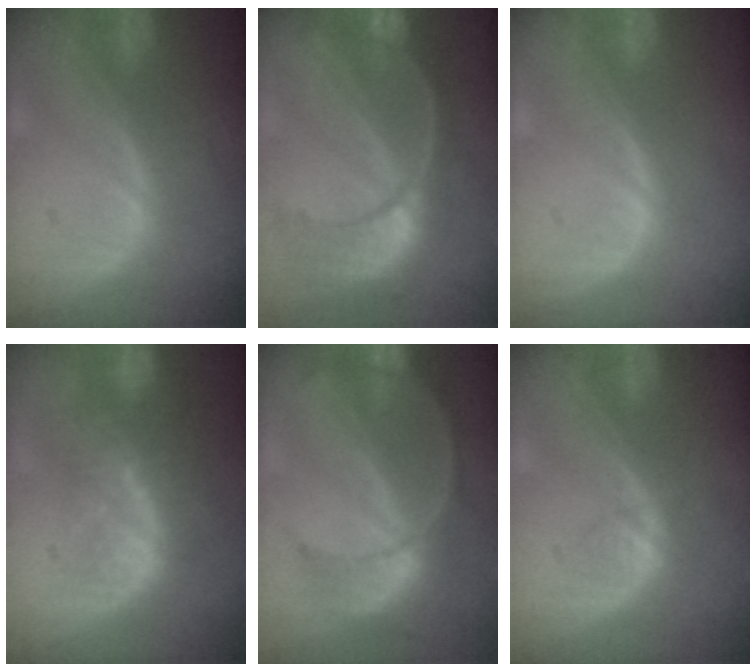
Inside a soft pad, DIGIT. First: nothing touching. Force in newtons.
{"total": 11.2, "press": 9.4, "slide": 6.1}
{"total": 0.0}
{"total": 9.0, "press": 8.1, "slide": 3.7}
{"total": 7.7, "press": 7.7, "slide": 0.7}
{"total": 1.6, "press": 1.5, "slide": 0.2}